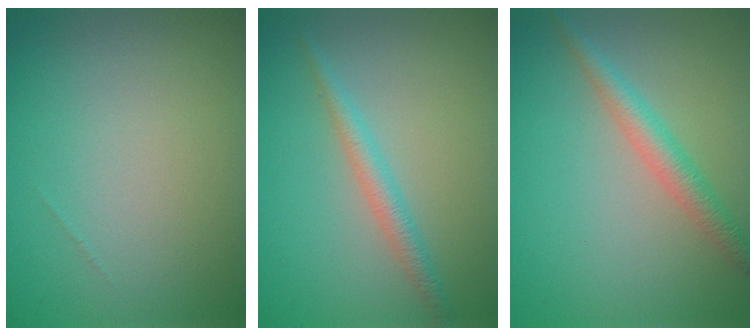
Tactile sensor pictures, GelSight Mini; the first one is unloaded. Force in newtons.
{"total": 2.0, "press": 2.0, "slide": 0.0}
{"total": 2.7, "press": 2.7, "slide": 0.2}